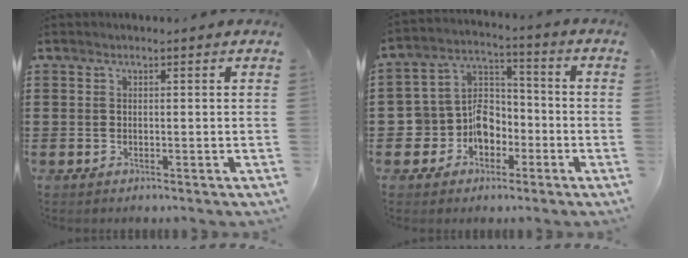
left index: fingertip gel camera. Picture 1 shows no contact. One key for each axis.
{"total": 7.5, "fx": -3.1, "fy": 6.4, "fz": 2.4, "tx": -0.077, "ty": 0.007, "tz": -0.061}